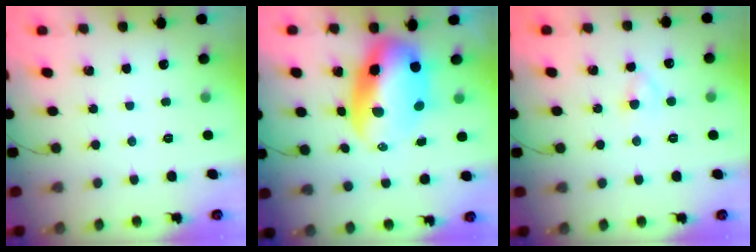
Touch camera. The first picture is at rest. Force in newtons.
{"total": 12.1, "press": 11.7, "slide": 3.0}
{"total": 1.9, "press": 1.7, "slide": 0.8}